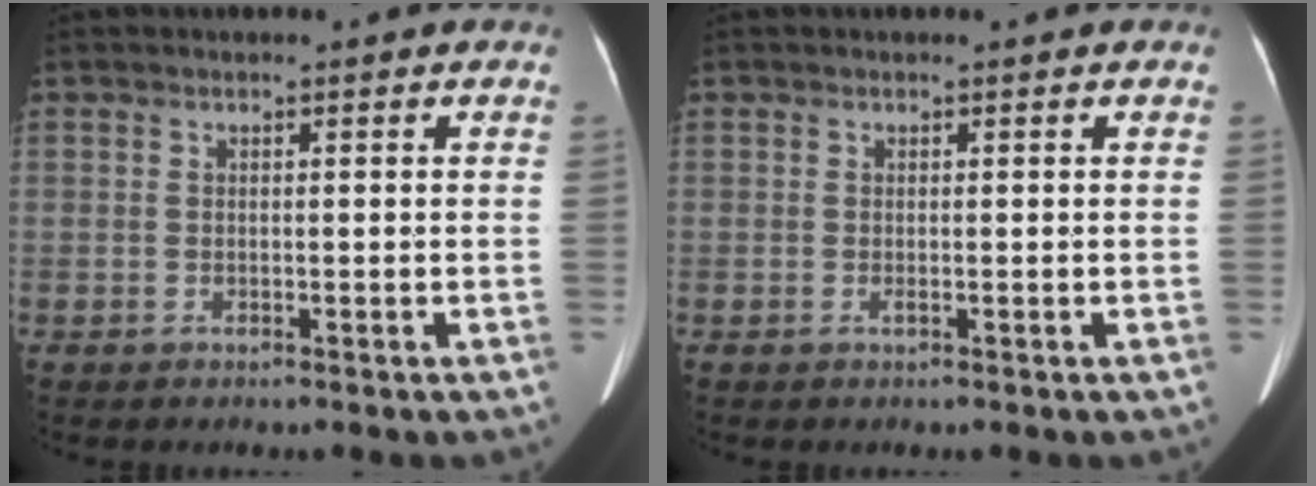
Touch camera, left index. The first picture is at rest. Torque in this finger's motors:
{"motor_torque": [0.45, 0.05, 0.13, 0.04]}